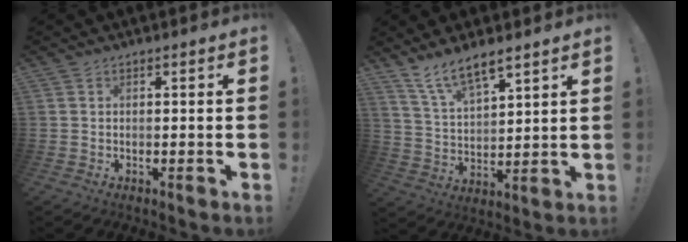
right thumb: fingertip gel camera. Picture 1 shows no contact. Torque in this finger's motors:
{"motor_torque": [-0.08, 0.19, -0.03, 0.23, 0.15]}